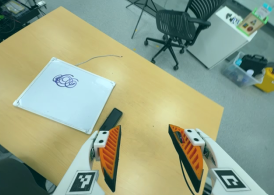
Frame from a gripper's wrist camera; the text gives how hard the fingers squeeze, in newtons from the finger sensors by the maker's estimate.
{"total": 0.0}